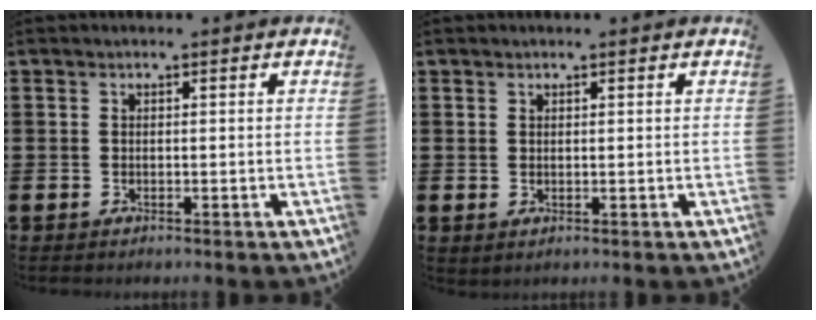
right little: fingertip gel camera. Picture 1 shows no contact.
{"total": 0.0}